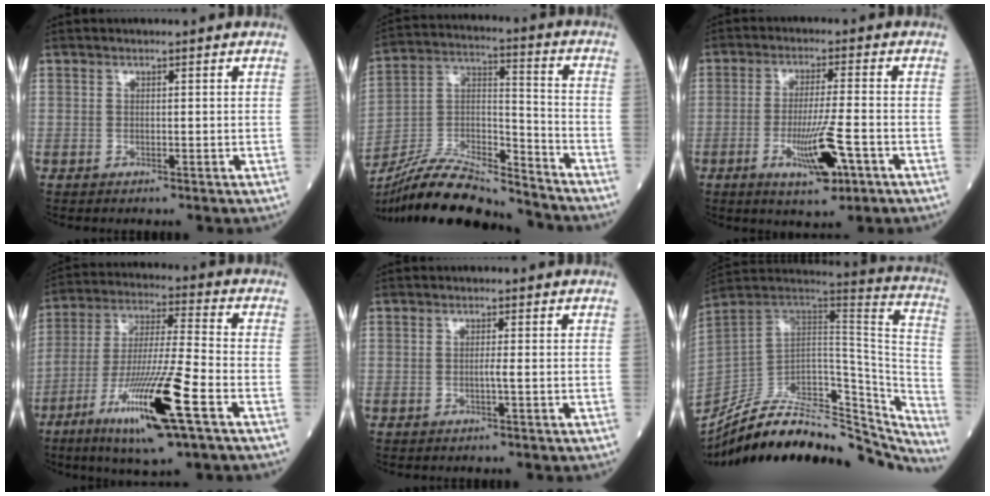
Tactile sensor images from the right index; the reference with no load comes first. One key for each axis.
{"total": 18.6, "fx": -17.3, "fy": 1.9, "fz": 6.5, "tx": -0.134, "ty": 0.009, "tz": -0.310}
{"total": 8.5, "fx": -3.4, "fy": 0.8, "fz": 7.7, "tx": -0.137, "ty": -0.015, "tz": -0.054}
{"total": 17.4, "fx": -8.1, "fy": 0.9, "fz": 15.4, "tx": -0.307, "ty": -0.030, "tz": -0.145}
{"total": 0.8, "fx": -0.3, "fy": -0.3, "fz": 0.7, "tx": -0.007, "ty": 0.001, "tz": -0.007}
{"total": 36.3, "fx": -31.3, "fy": 10.5, "fz": 15.1, "tx": -0.208, "ty": -0.018, "tz": -0.427}